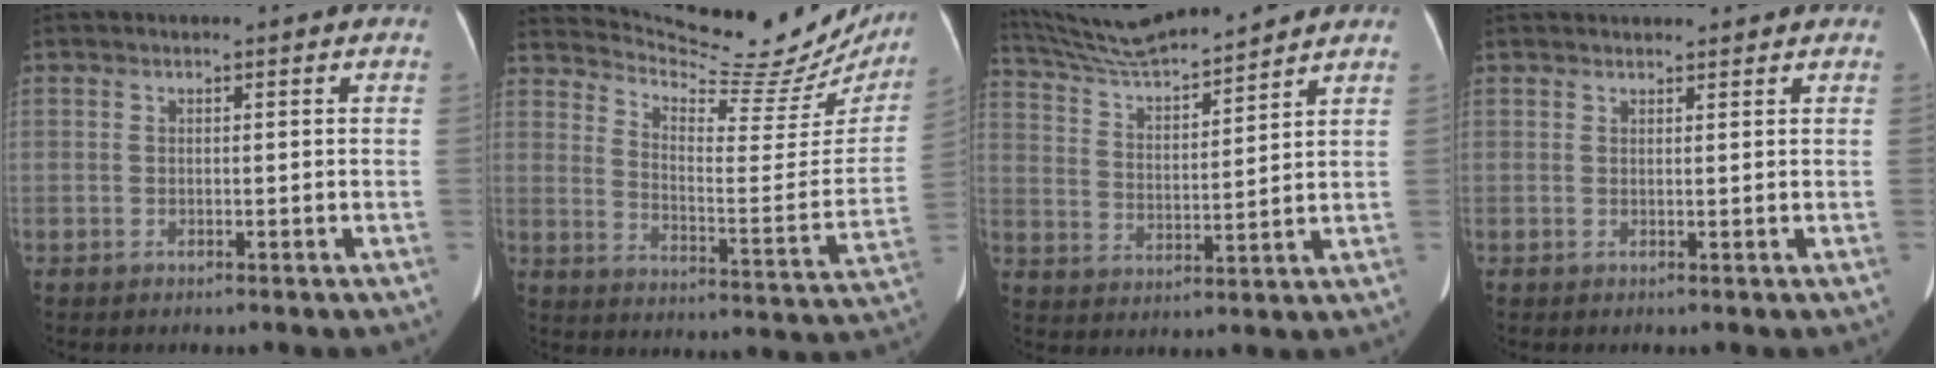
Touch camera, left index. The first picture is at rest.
{"total": 23.3, "force": [21.9, 4.3, 6.6], "torque": [-0.098, -0.076, 0.285]}
{"total": 13.6, "force": [12.8, 0.0, 4.8], "torque": [-0.095, 0.009, 0.227]}
{"total": 6.2, "force": [5.8, 0.9, 1.9], "torque": [-0.018, 0.019, 0.068]}